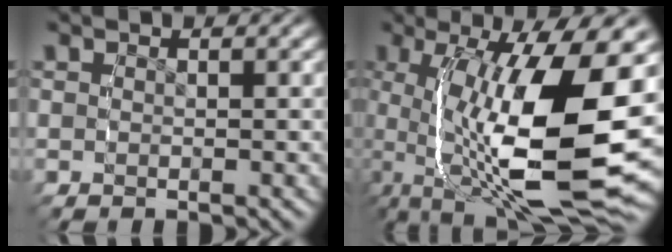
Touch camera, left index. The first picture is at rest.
{"total": 13.8, "force": [-1.8, 5.9, 12.3], "torque": [-0.221, -0.025, -0.001]}